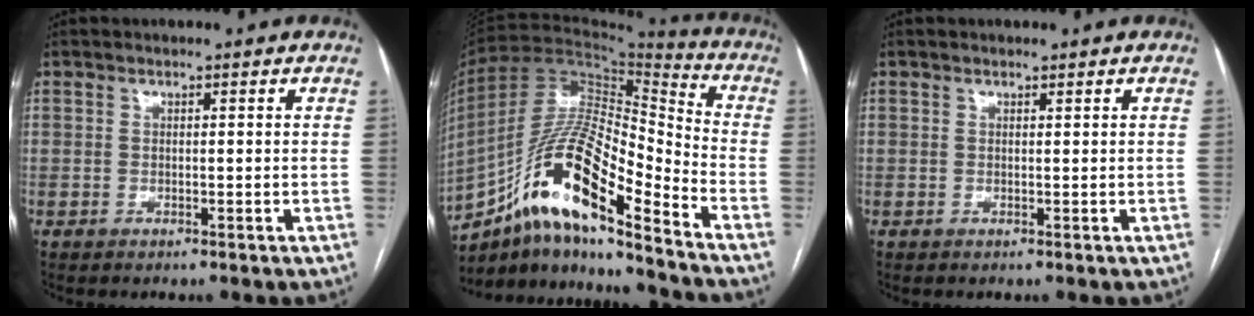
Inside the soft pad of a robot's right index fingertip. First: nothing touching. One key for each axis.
{"total": 19.0, "fx": -11.2, "fy": 3.3, "fz": 15.1, "tx": -0.293, "ty": 0.006, "tz": -0.197}
{"total": 0.0}